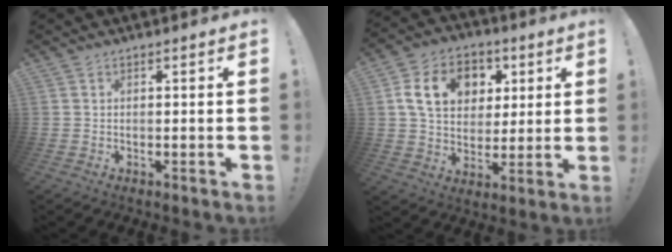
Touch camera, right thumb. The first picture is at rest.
{"total": 15.5, "force": [5.1, 12.0, 8.4], "torque": [-0.120, -0.009, 0.099]}